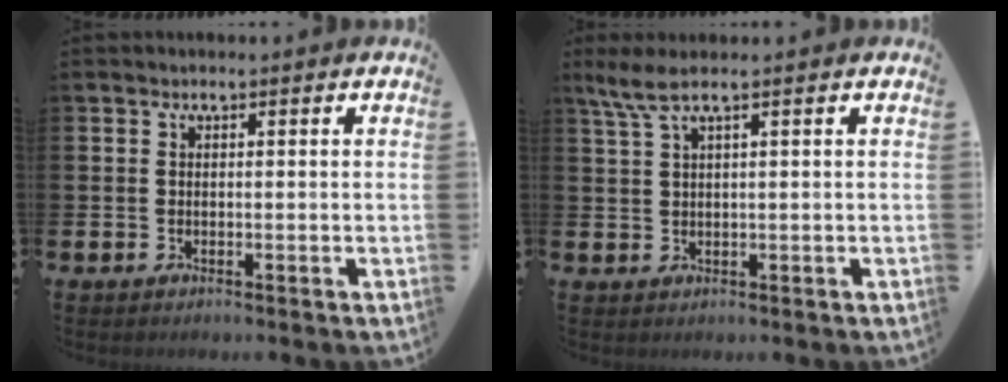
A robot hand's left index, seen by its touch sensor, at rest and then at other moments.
{"total": 3.0, "force": [1.7, 0.0, 2.4], "torque": [-0.054, 0.004, 0.031]}